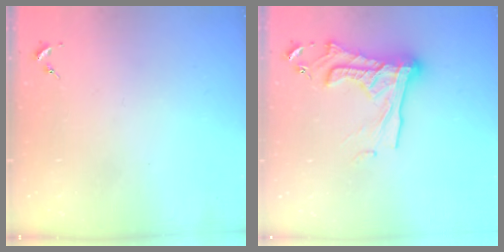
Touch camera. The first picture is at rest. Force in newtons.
{"total": 17.4, "press": 17.3, "slide": 1.7}